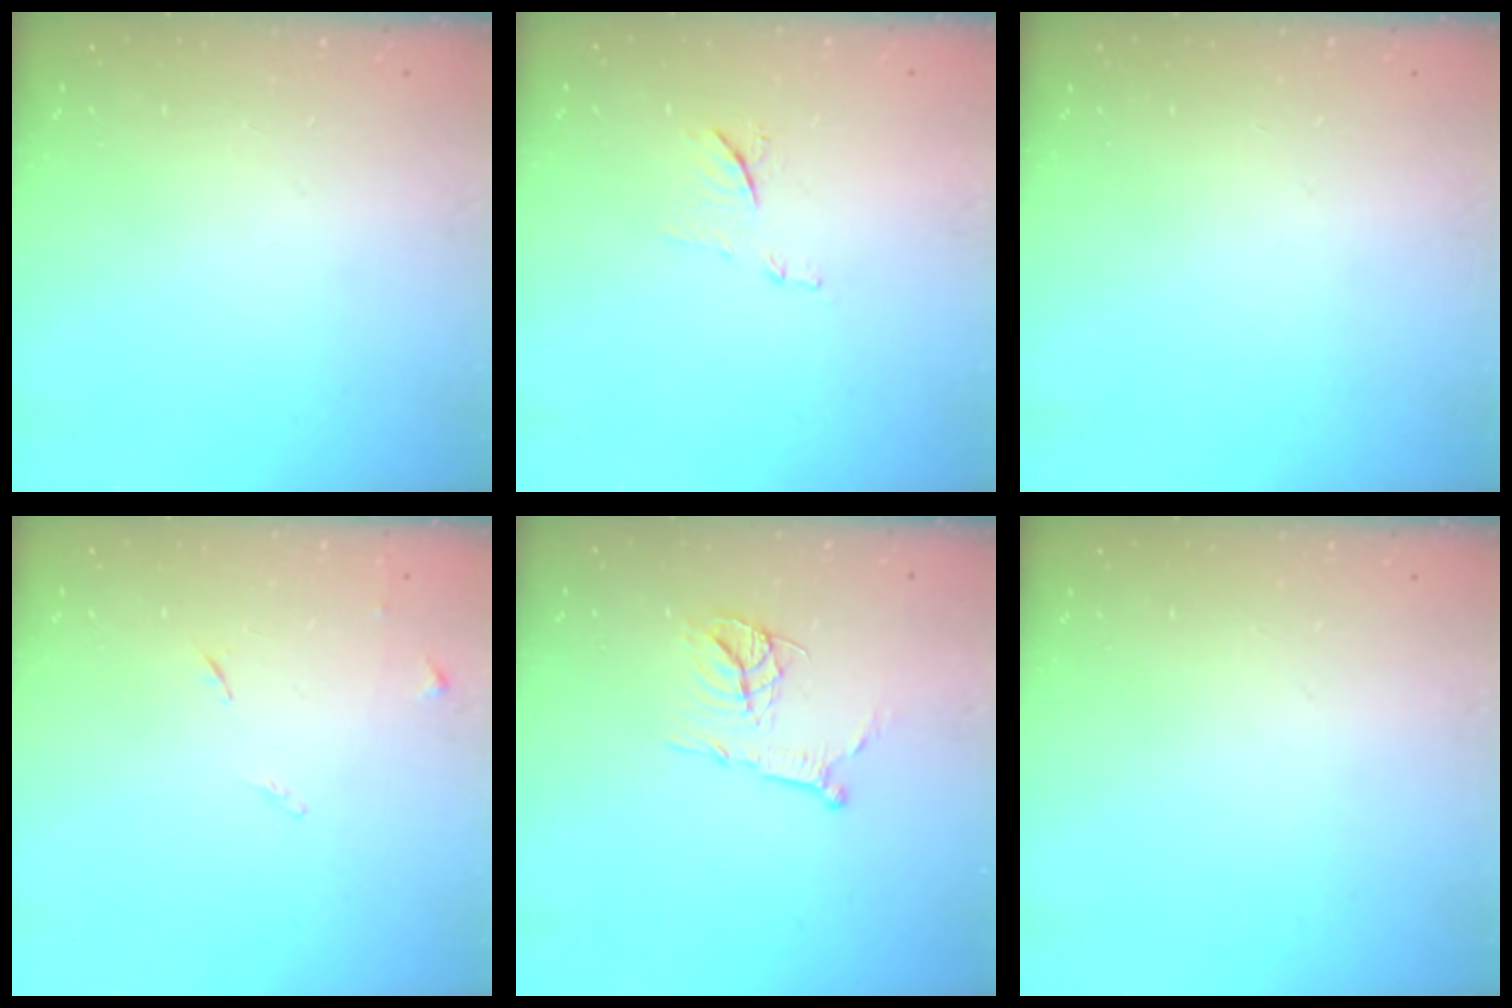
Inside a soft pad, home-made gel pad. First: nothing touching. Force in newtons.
{"total": 7.2, "press": 7.1, "slide": 0.5}
{"total": 0.0}
{"total": 6.3, "press": 6.3, "slide": 0.6}
{"total": 13.9, "press": 13.9, "slide": 1.2}
{"total": 0.0}